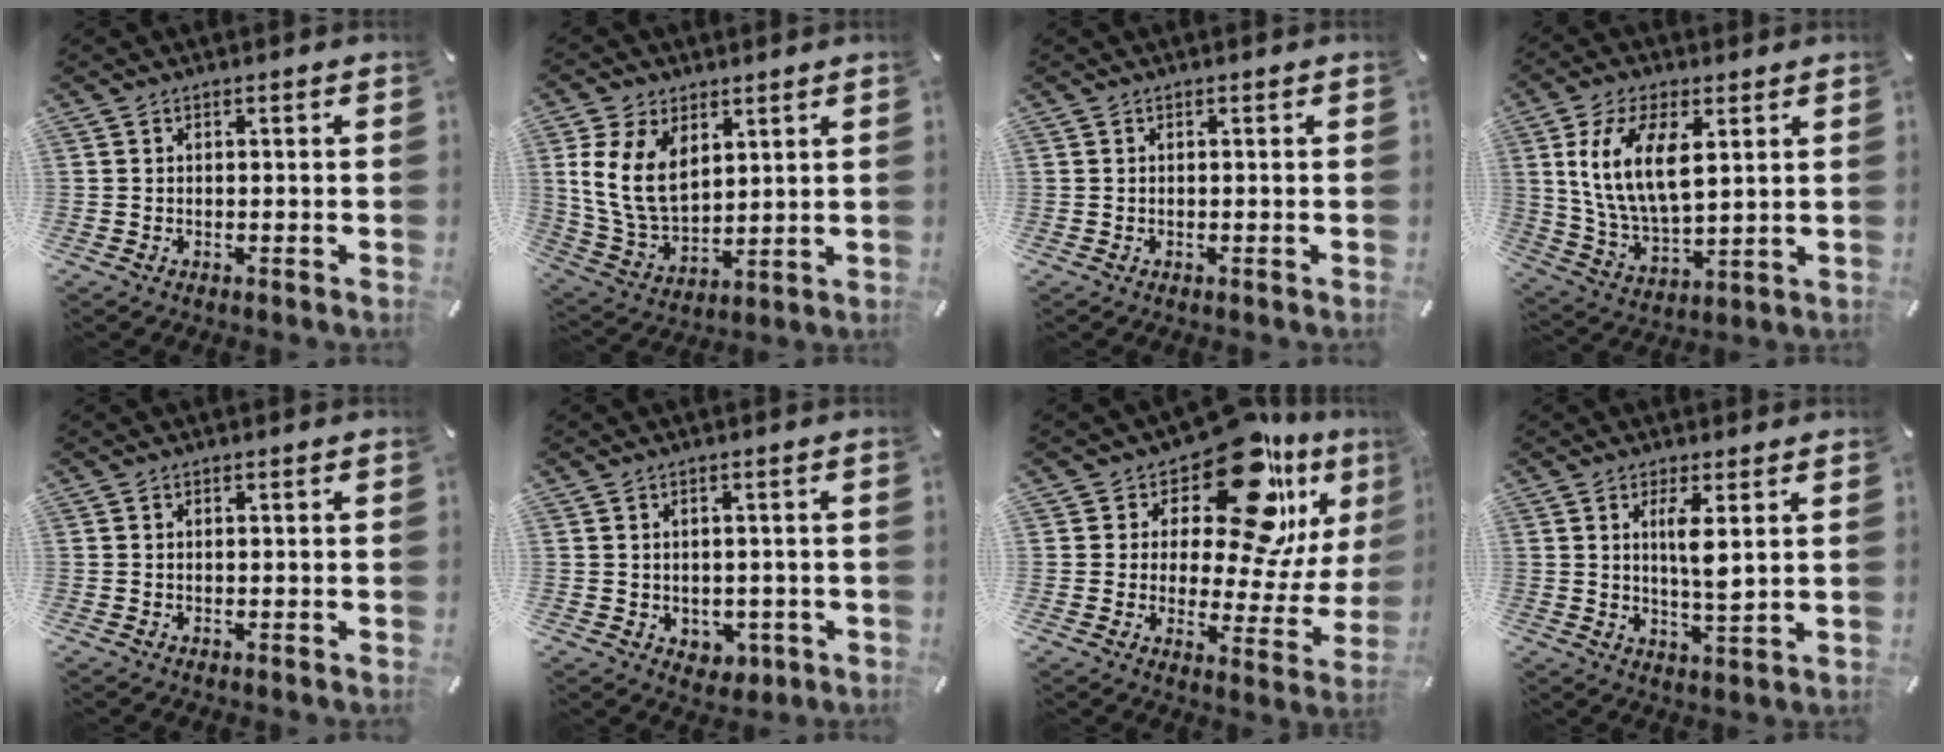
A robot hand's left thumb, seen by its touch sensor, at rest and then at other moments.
{"total": 12.8, "force": [4.4, 8.8, 8.1], "torque": [-0.189, -0.016, 0.079]}
{"total": 0.0}
{"total": 14.1, "force": [5.0, 7.5, 10.8], "torque": [-0.232, -0.006, 0.085]}
{"total": 0.0}
{"total": 3.3, "force": [-0.1, 3.1, 1.0], "torque": [-0.003, -0.001, -0.001]}
{"total": 20.2, "force": [14.0, 7.5, 12.4], "torque": [-0.175, -0.117, 0.234]}
{"total": 6.1, "force": [1.8, 1.4, 5.7], "torque": [-0.107, -0.011, 0.024]}